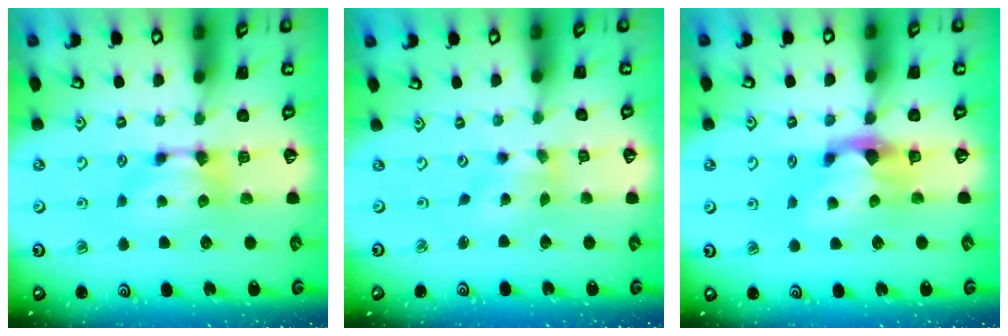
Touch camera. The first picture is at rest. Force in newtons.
{"total": 1.3, "press": 0.7, "slide": 1.0}
{"total": 3.6, "press": 3.4, "slide": 1.0}